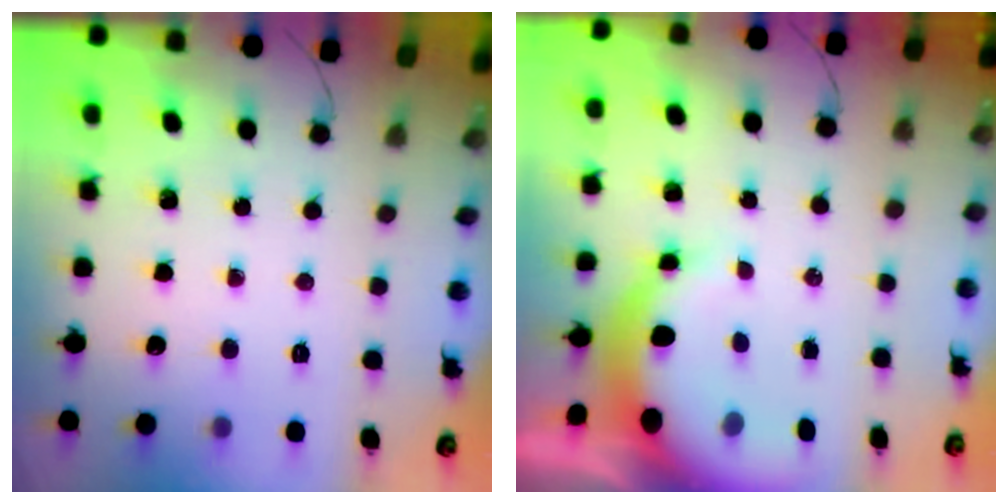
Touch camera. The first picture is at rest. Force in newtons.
{"total": 8.9, "press": 8.8, "slide": 1.7}